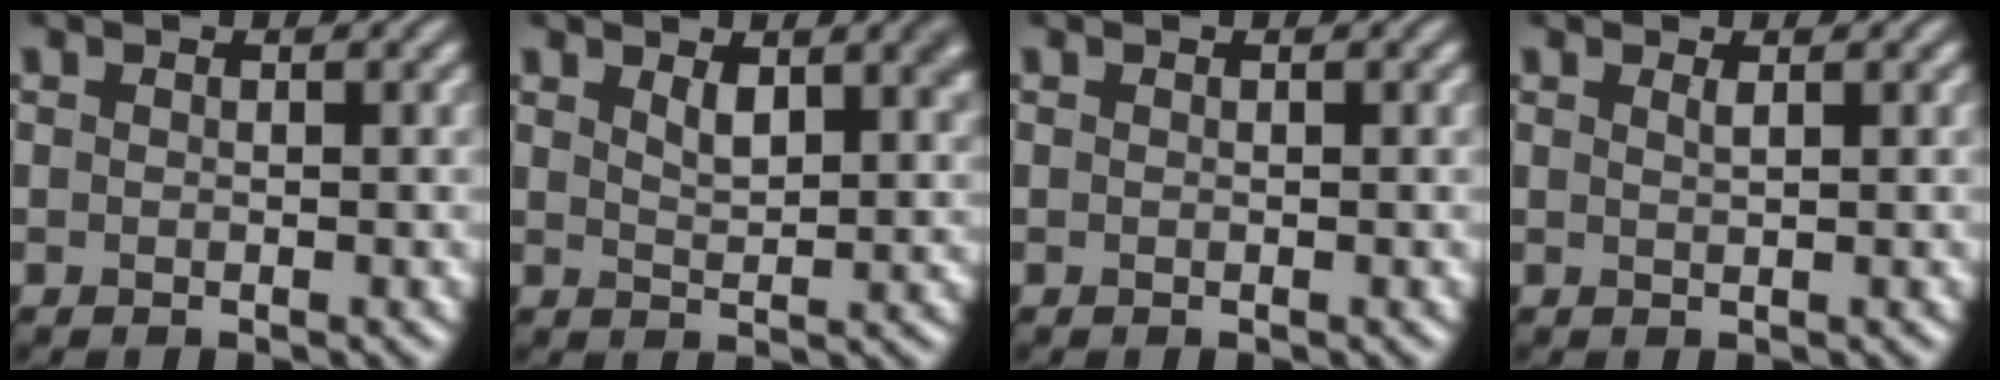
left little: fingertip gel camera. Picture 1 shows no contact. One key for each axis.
{"total": 3.4, "fx": 1.8, "fy": 1.2, "fz": 2.6, "tx": -0.040, "ty": -0.001, "tz": 0.032}
{"total": 0.0}
{"total": 0.8, "fx": 0.4, "fy": 0.2, "fz": 0.6, "tx": -0.004, "ty": 0.000, "tz": 0.006}